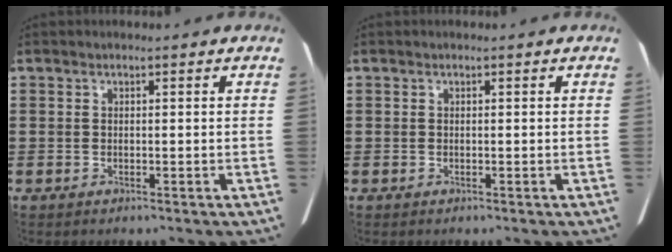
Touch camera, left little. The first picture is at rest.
{"total": 0.0}